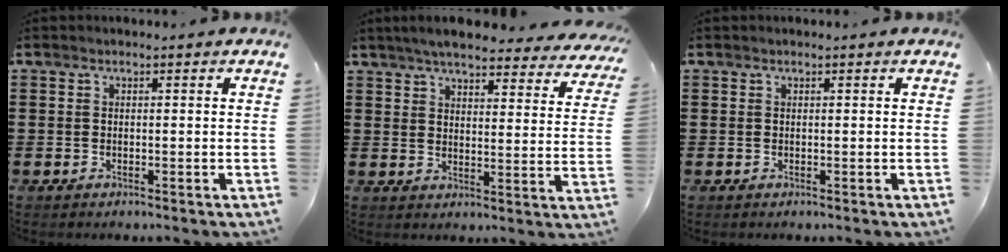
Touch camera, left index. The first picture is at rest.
{"total": 5.7, "force": [5.2, 0.2, 2.3], "torque": [-0.064, -0.025, 0.091]}
{"total": 0.0}